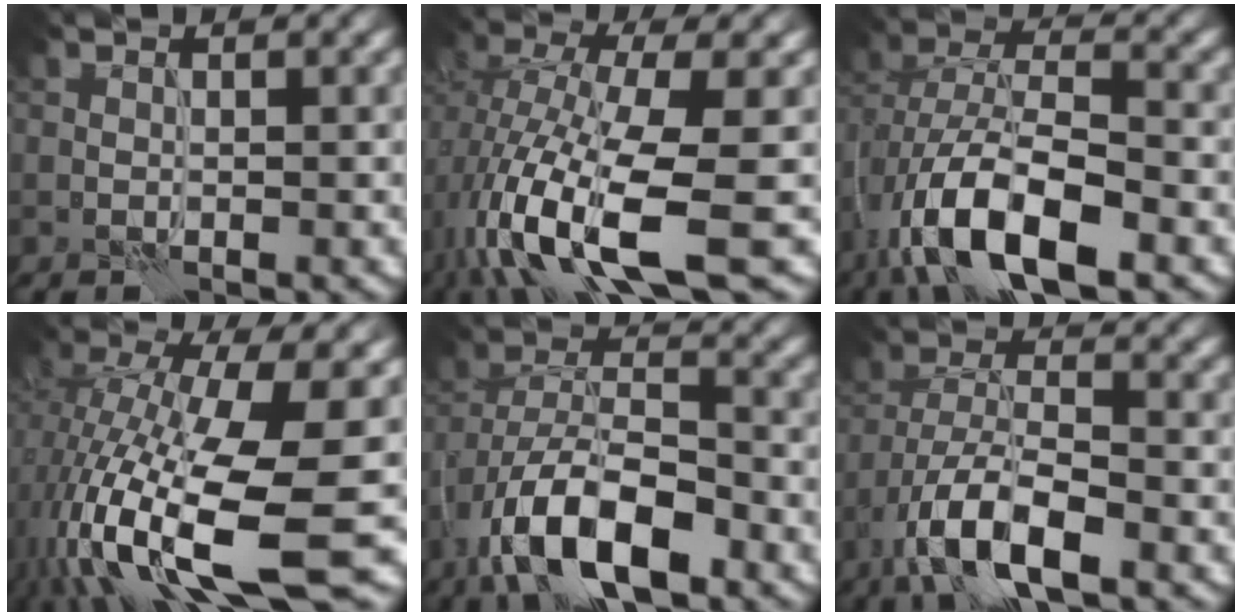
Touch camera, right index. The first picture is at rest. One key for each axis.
{"total": 12.0, "fx": -4.0, "fy": 4.6, "fz": 10.4, "tx": -0.218, "ty": -0.015, "tz": -0.072}
{"total": 10.9, "fx": -5.1, "fy": 5.0, "fz": 8.3, "tx": -0.166, "ty": 0.000, "tz": -0.094}
{"total": 13.4, "fx": -3.4, "fy": 4.6, "fz": 12.1, "tx": -0.245, "ty": -0.010, "tz": -0.058}
{"total": 11.1, "fx": -6.2, "fy": 4.8, "fz": 7.9, "tx": -0.146, "ty": 0.000, "tz": -0.115}
{"total": 8.7, "fx": -4.9, "fy": 3.3, "fz": 6.4, "tx": -0.122, "ty": 0.000, "tz": -0.095}